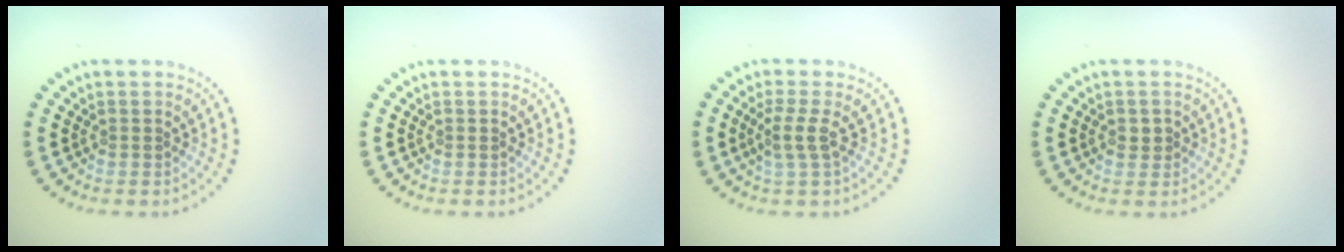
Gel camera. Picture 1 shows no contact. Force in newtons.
{"total": 0.0}
{"total": 2.0, "press": 1.5, "slide": 1.3}
{"total": 1.0, "press": 1.0, "slide": 0.4}